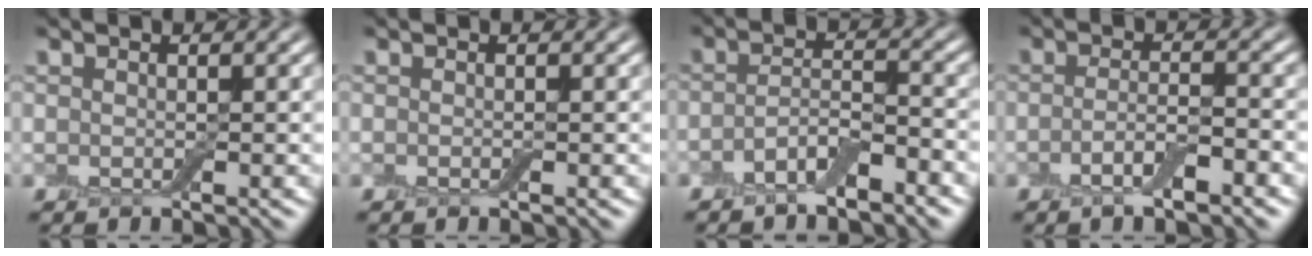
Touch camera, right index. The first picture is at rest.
{"total": 0.0}
{"total": 3.0, "force": [-2.1, 0.9, 1.9], "torque": [-0.035, 0.006, -0.042]}
{"total": 2.6, "force": [-1.5, 0.6, 2.0], "torque": [-0.037, 0.000, -0.029]}